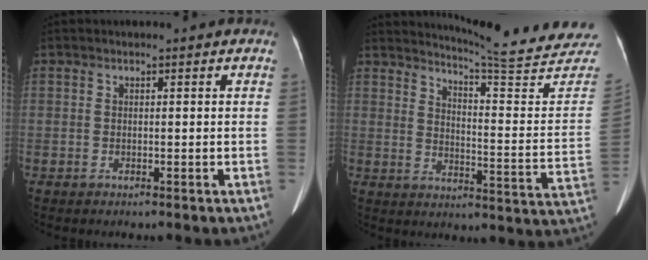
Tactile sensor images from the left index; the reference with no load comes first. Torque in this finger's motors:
{"motor_torque": [0.61, -1.29, -0.05, 0.03]}